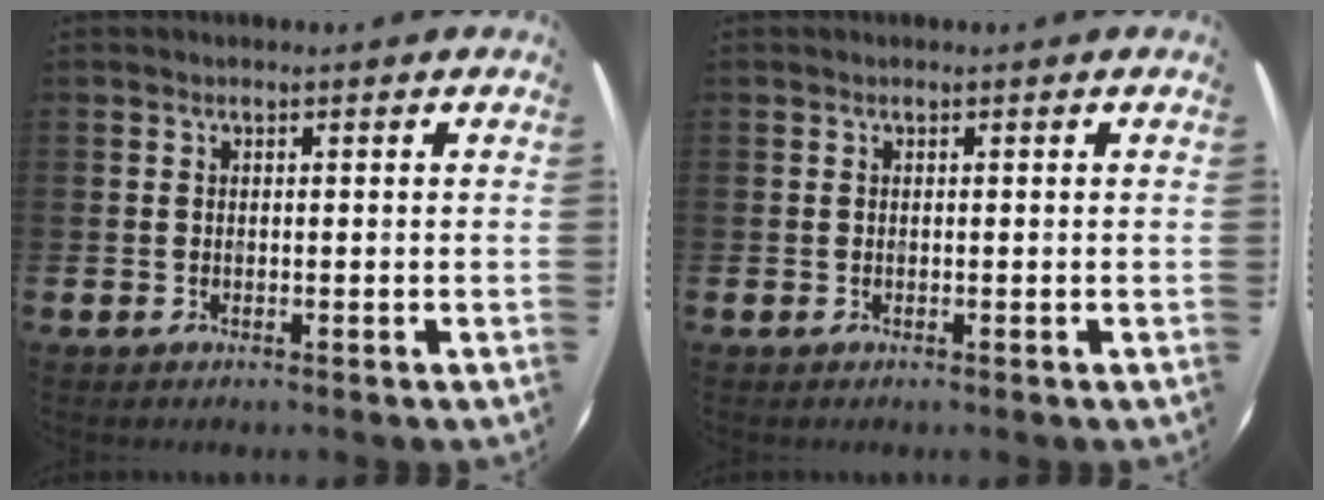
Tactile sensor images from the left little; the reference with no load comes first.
{"total": 0.0}